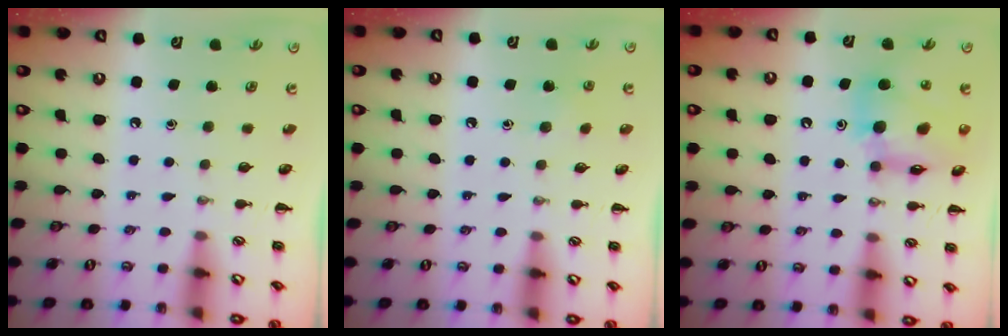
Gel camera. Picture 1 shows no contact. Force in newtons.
{"total": 5.1, "press": 4.8, "slide": 1.6}
{"total": 12.3, "press": 11.8, "slide": 3.4}